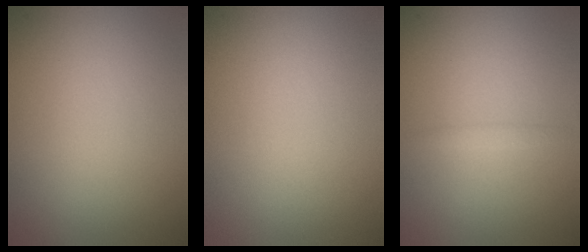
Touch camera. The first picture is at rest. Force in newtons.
{"total": 0.0}
{"total": 0.7, "press": 0.7, "slide": 0.0}